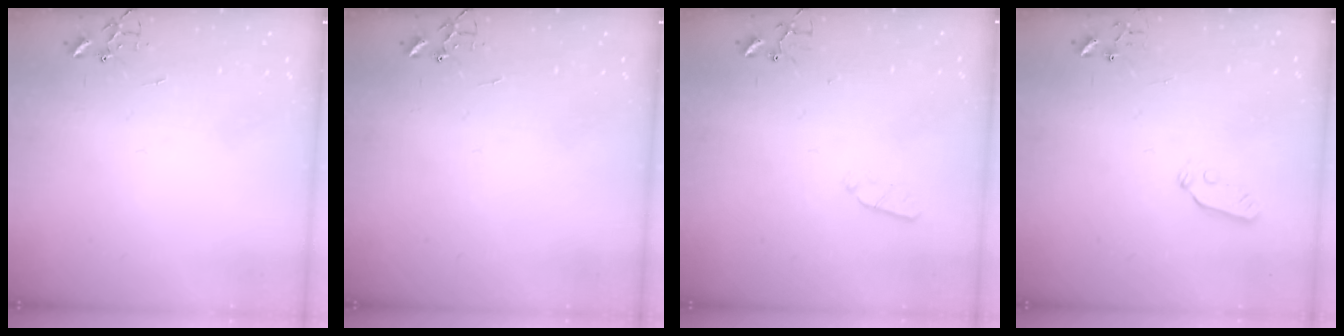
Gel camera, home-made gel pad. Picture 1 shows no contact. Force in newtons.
{"total": 0.0}
{"total": 3.6, "press": 3.6, "slide": 0.5}
{"total": 3.8, "press": 3.8, "slide": 0.6}